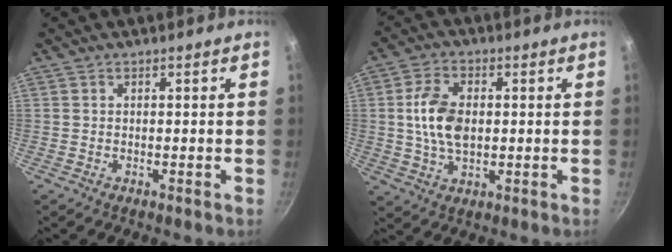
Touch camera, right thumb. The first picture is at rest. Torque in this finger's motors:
{"motor_torque": [0.55, 0.49, 1.37, -0.01, 0.40]}